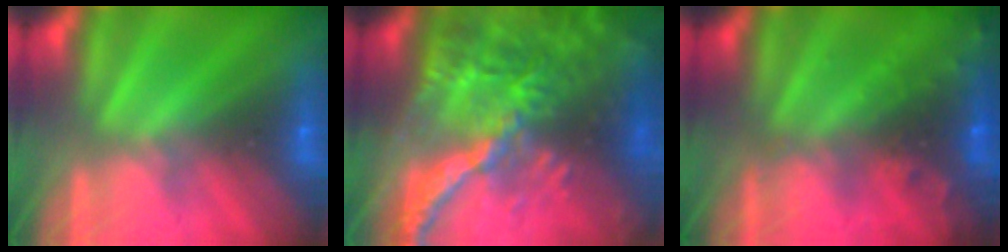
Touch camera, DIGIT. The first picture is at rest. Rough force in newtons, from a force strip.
{"total": 7.4}
{"total": 6.6}